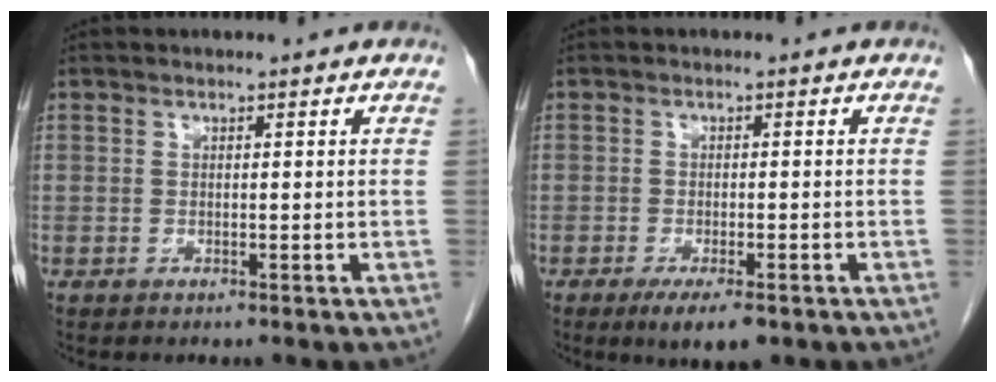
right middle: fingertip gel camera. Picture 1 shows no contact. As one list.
[{"total": 5.2, "force": [-3.2, 1.3, 3.9], "torque": [-0.060, -0.010, -0.045]}]